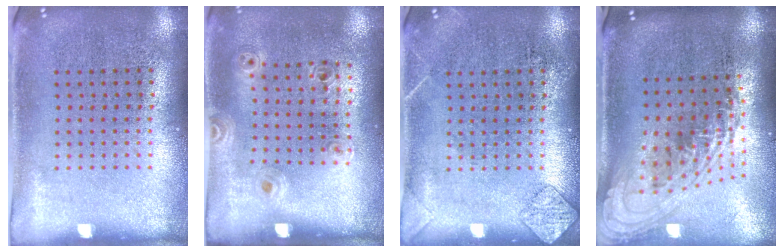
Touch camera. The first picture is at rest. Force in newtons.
{"total": 1.1, "press": 1.0, "slide": 0.5}
{"total": 1.4, "press": 1.4, "slide": 0.1}
{"total": 2.3, "press": 1.7, "slide": 1.5}